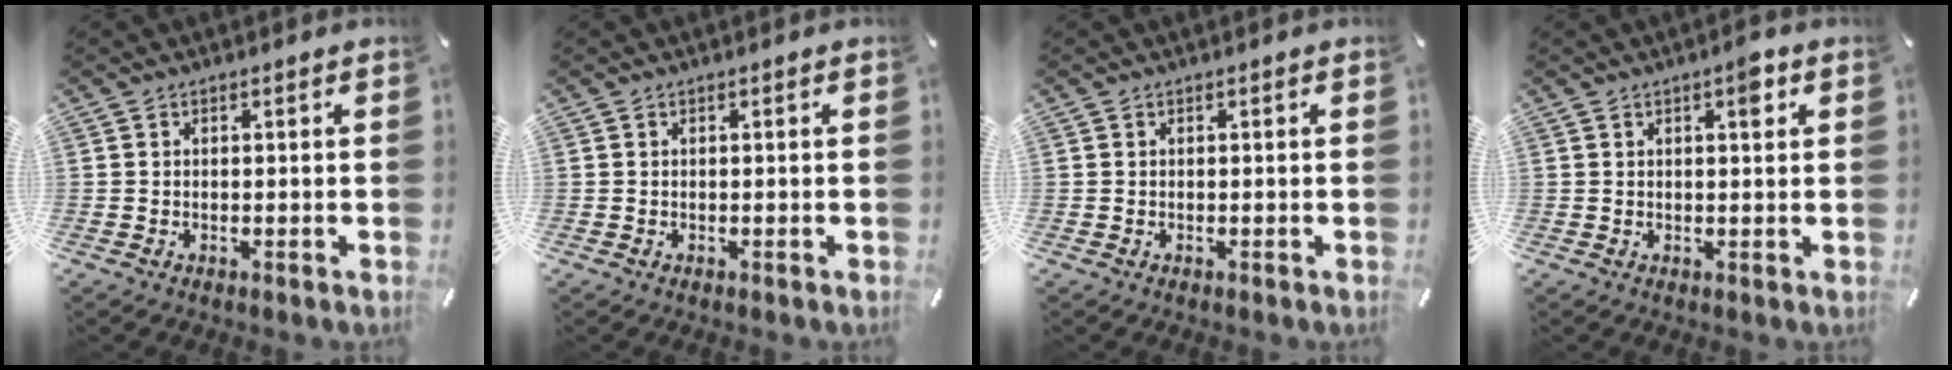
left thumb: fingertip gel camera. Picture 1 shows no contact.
{"total": 0.0}
{"total": 0.0}
{"total": 3.6, "force": [1.6, 1.2, 3.0], "torque": [-0.039, -0.002, 0.020]}